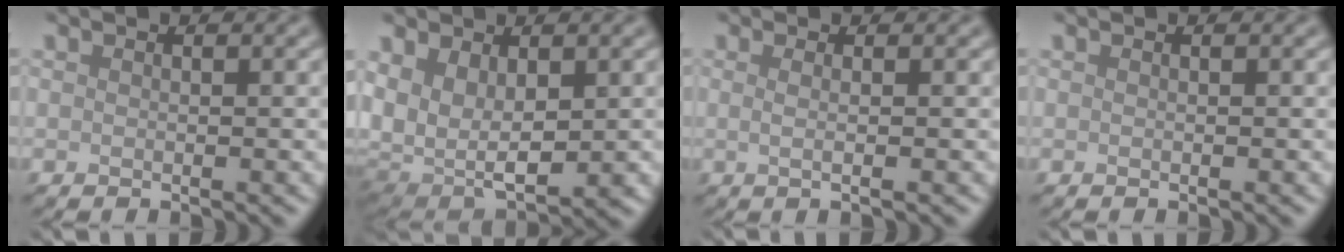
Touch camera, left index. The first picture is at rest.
{"total": 7.9, "force": [0.3, 5.5, 5.6], "torque": [-0.139, -0.024, 0.018]}
{"total": 2.1, "force": [0.3, 0.8, 1.9], "torque": [-0.022, -0.002, -0.018]}
{"total": 0.0}